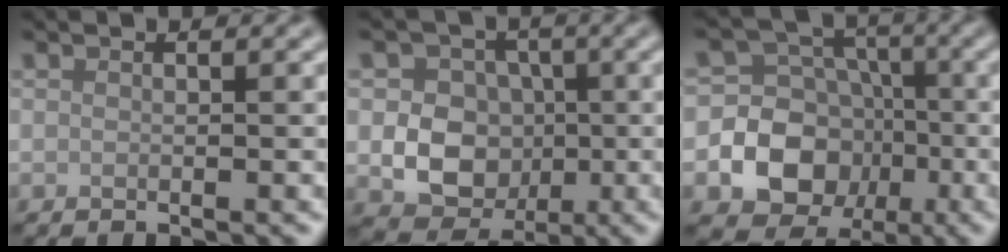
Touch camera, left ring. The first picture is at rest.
{"total": 6.9, "force": [-1.1, 5.8, 3.5], "torque": [-0.032, -0.001, -0.036]}
{"total": 11.0, "force": [-3.1, 9.8, 3.8], "torque": [-0.061, -0.008, -0.081]}